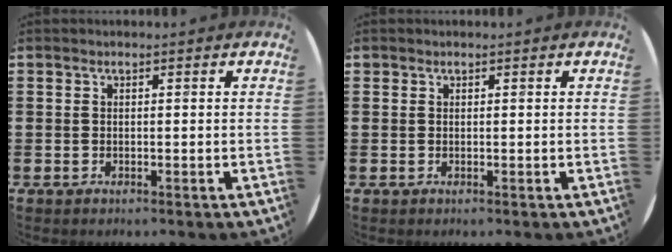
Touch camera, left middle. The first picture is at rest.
{"total": 0.0}